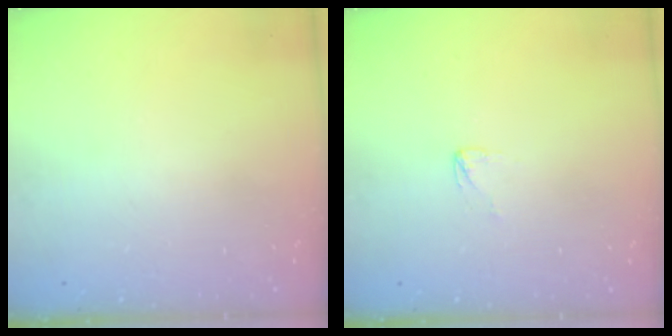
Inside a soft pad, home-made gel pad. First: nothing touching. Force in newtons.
{"total": 2.4, "press": 2.4, "slide": 0.2}